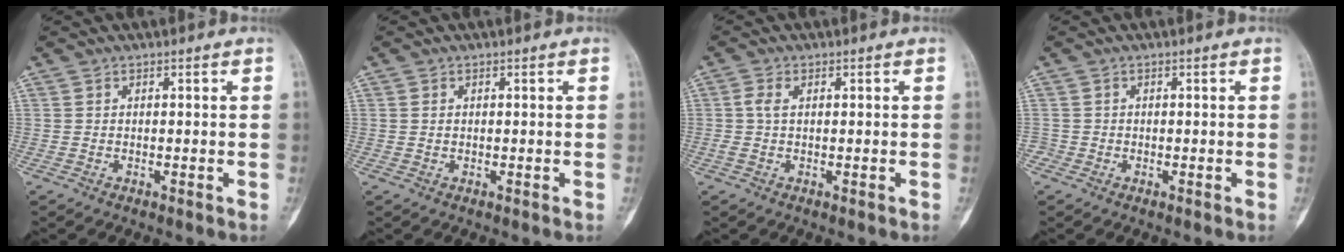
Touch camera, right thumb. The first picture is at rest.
{"total": 0.7, "force": [0.2, 0.5, 0.4], "torque": [-0.005, 0.001, 0.003]}
{"total": 2.0, "force": [0.3, 1.0, 1.7], "torque": [-0.045, 0.004, 0.001]}
{"total": 1.1, "force": [-0.4, 1.0, -0.1], "torque": [0.008, 0.006, -0.010]}